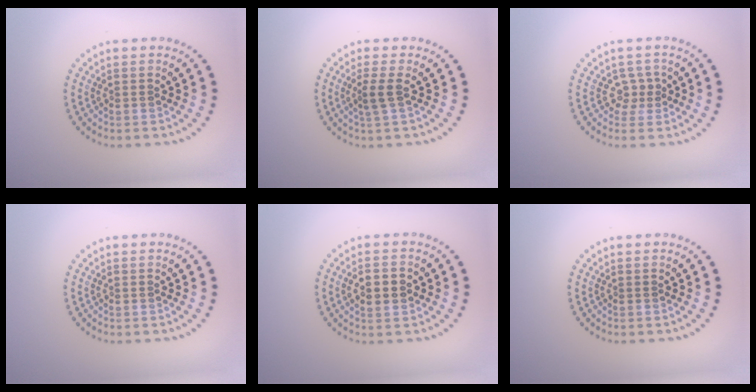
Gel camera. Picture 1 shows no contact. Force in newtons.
{"total": 1.7, "press": 1.3, "slide": 1.1}
{"total": 1.7, "press": 1.2, "slide": 1.2}
{"total": 0.0}
{"total": 2.4, "press": 2.4, "slide": 0.1}
{"total": 0.0}